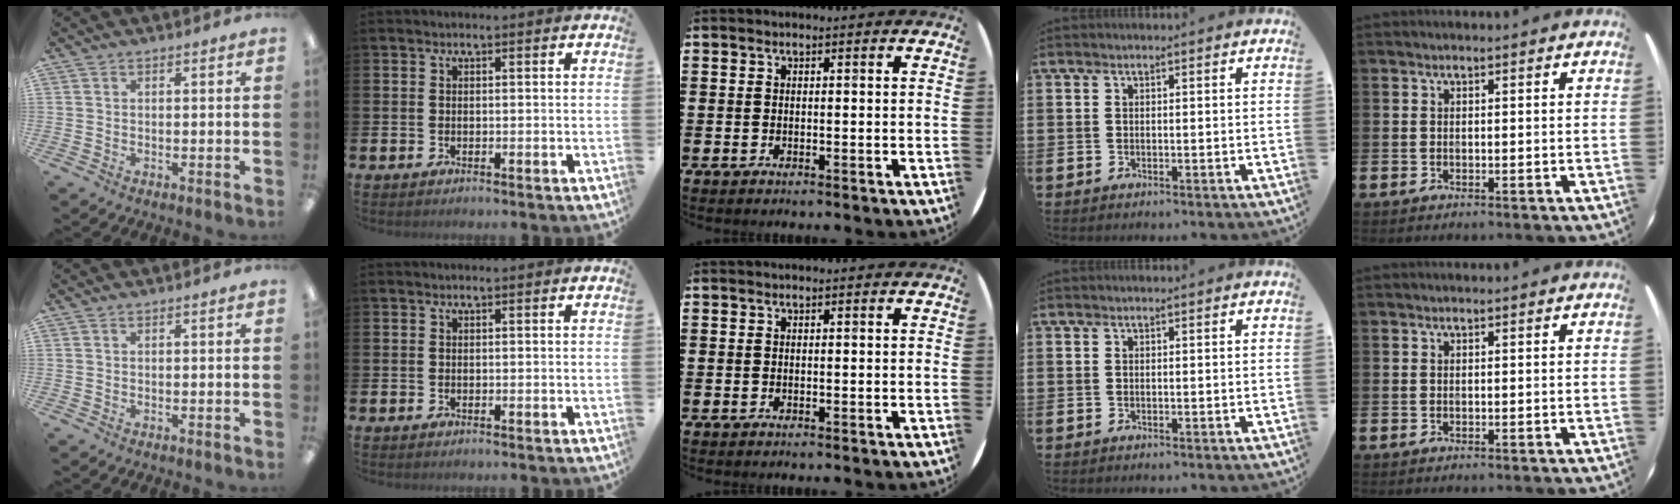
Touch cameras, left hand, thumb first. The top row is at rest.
{}